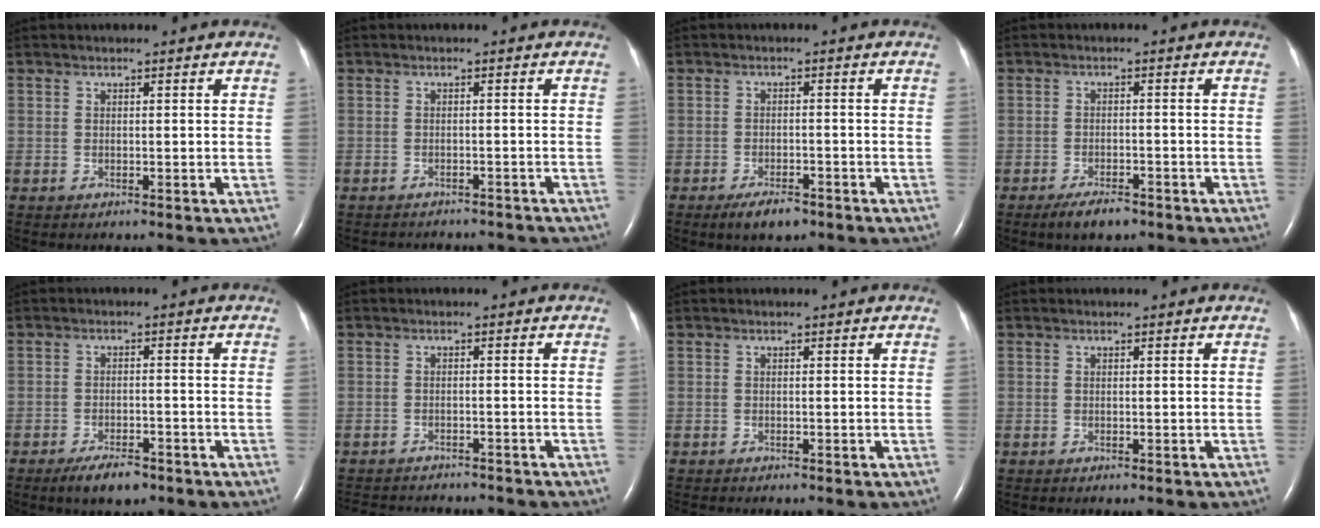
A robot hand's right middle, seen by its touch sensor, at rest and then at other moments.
{"total": 7.9, "force": [-7.4, 2.1, 1.7], "torque": [-0.019, -0.002, -0.079]}
{"total": 3.9, "force": [-2.8, 1.4, 2.4], "torque": [-0.049, -0.003, -0.042]}
{"total": 3.8, "force": [-2.8, 1.2, 2.2], "torque": [-0.048, -0.004, -0.045]}
{"total": 4.6, "force": [-3.4, 1.5, 2.8], "torque": [-0.057, -0.003, -0.053]}
{"total": 10.1, "force": [-9.5, 2.3, 2.7], "torque": [-0.049, -0.002, -0.117]}
{"total": 1.0, "force": [-0.9, 0.1, 0.5], "torque": [-0.006, -0.003, -0.010]}
{"total": 0.0}